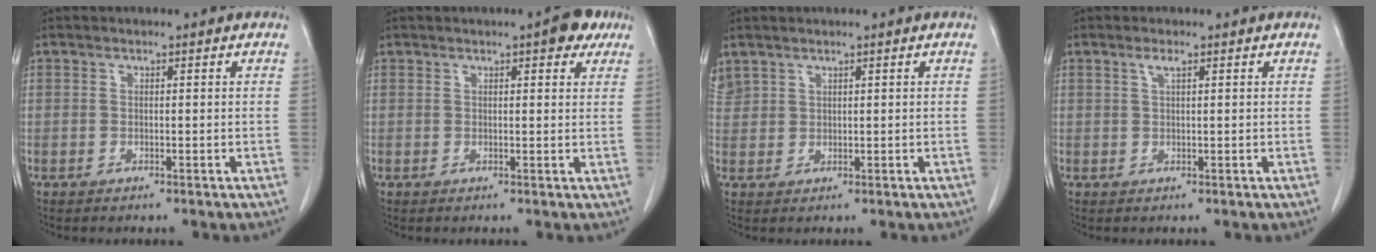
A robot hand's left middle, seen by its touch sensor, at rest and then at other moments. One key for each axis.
{"total": 3.9, "fx": 2.5, "fy": 1.3, "fz": 2.7, "tx": -0.034, "ty": 0.004, "tz": 0.027}
{"total": 2.5, "fx": 2.2, "fy": 1.3, "fz": 0.3, "tx": -0.011, "ty": 0.011, "tz": 0.049}
{"total": 1.2, "fx": 0.7, "fy": 0.1, "fz": 1.0, "tx": -0.025, "ty": 0.001, "tz": 0.014}